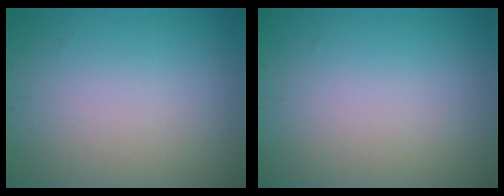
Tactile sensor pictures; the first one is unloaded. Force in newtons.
{"total": 0.0}